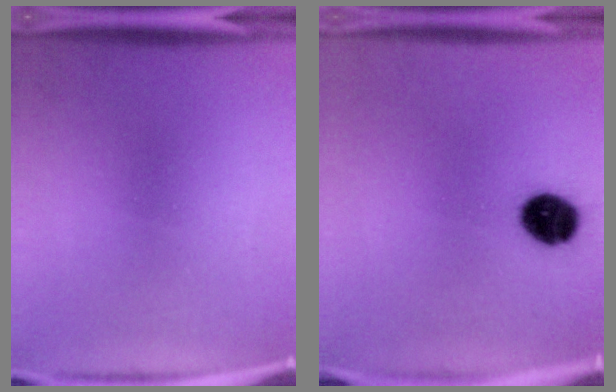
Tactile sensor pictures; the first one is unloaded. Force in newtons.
{"total": 8.9}